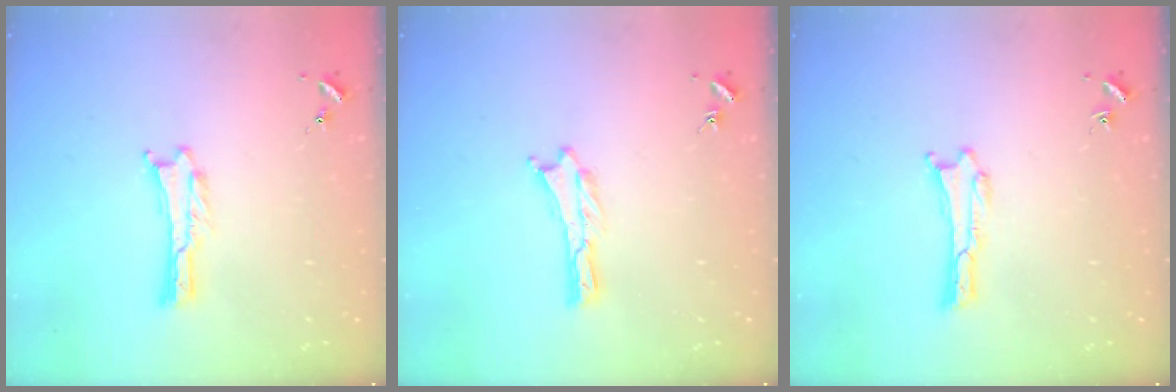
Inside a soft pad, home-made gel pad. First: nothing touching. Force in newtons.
{"total": 0.0}
{"total": 0.0}